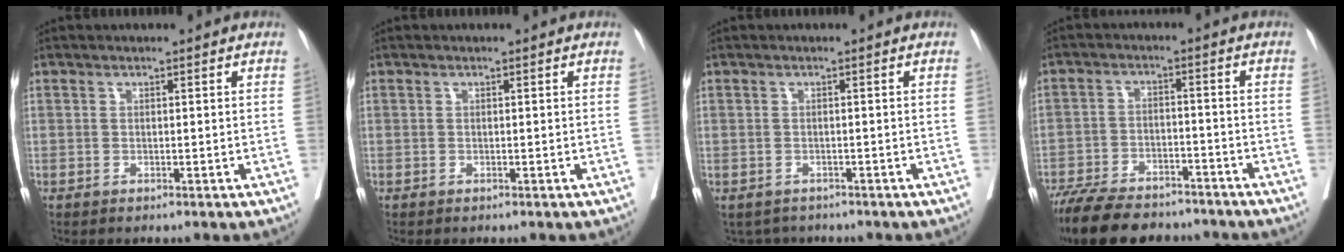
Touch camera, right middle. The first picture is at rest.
{"total": 0.0}
{"total": 3.4, "force": [-2.9, 1.9, 0.2], "torque": [0.002, 0.002, -0.041]}
{"total": 15.5, "force": [-13.1, 4.9, 6.5], "torque": [-0.126, -0.007, -0.200]}